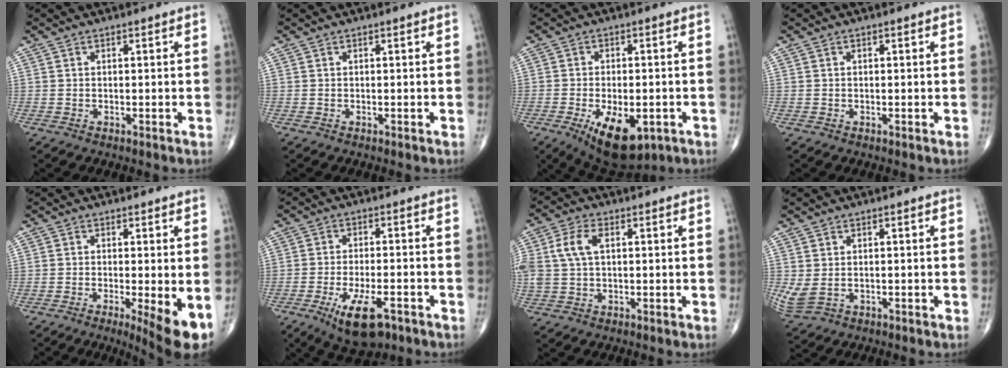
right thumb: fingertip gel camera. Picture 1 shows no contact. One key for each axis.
{"total": 0.0}
{"total": 13.0, "fx": -5.2, "fy": 6.4, "fz": 10.1, "tx": -0.153, "ty": 0.000, "tz": -0.066}
{"total": 0.0}
{"total": 7.6, "fx": -2.2, "fy": 1.6, "fz": 7.1, "tx": -0.108, "ty": -0.020, "tz": -0.034}
{"total": 10.4, "fx": -5.4, "fy": 4.1, "fz": 8.0, "tx": -0.135, "ty": 0.009, "tz": -0.081}
{"total": 6.8, "fx": 1.6, "fy": 4.0, "fz": 5.3, "tx": -0.126, "ty": 0.013, "tz": 0.032}
{"total": 4.0, "fx": -0.3, "fy": 2.7, "fz": 2.9, "tx": -0.076, "ty": -0.003, "tz": 0.007}